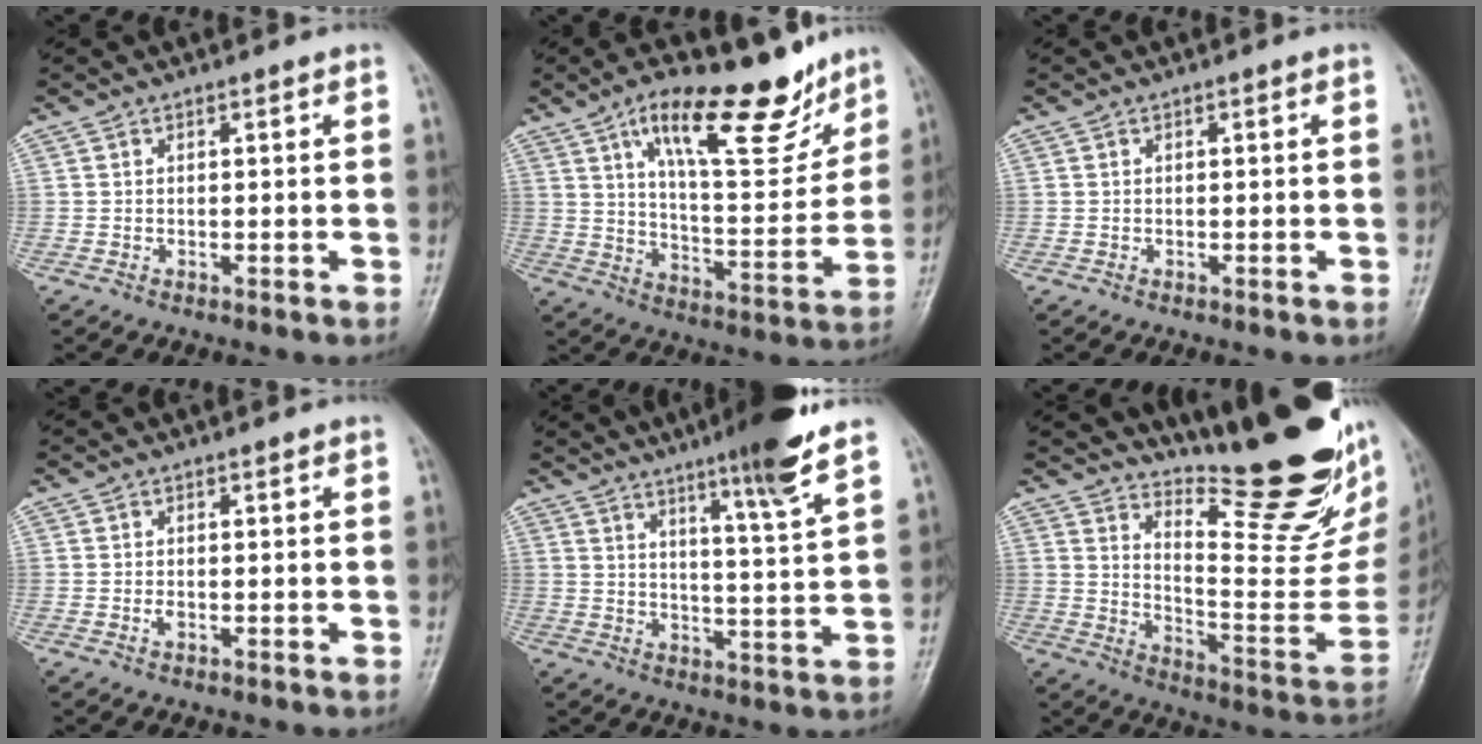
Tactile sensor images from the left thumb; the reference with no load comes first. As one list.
[{"total": 20.3, "force": [12.9, 7.2, 13.9], "torque": [-0.166, -0.065, 0.210]}, {"total": 0.0}, {"total": 0.9, "force": [0.1, 0.5, 0.8], "torque": [-0.013, 0.000, 0.003]}, {"total": 11.4, "force": [7.8, -0.1, 8.3], "torque": [-0.122, -0.049, 0.120]}, {"total": 26.7, "force": [18.8, 6.7, 17.8], "torque": [-0.226, -0.126, 0.275]}]